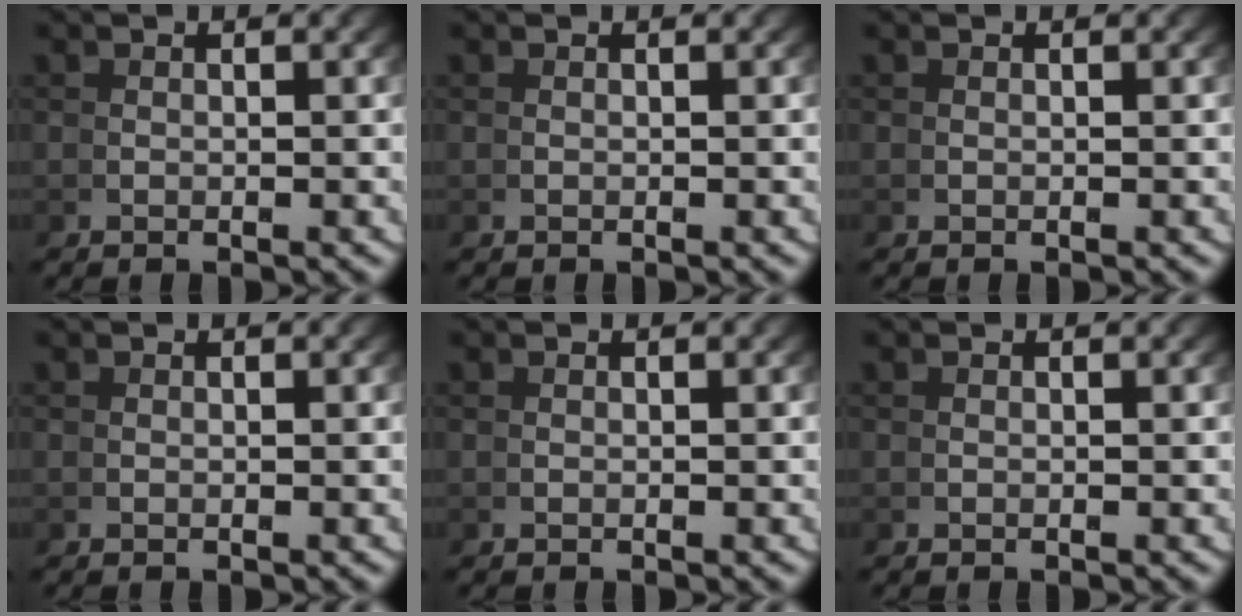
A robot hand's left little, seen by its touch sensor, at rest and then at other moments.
{"total": 0.0}
{"total": 0.0}
{"total": 0.0}
{"total": 0.0}
{"total": 0.0}